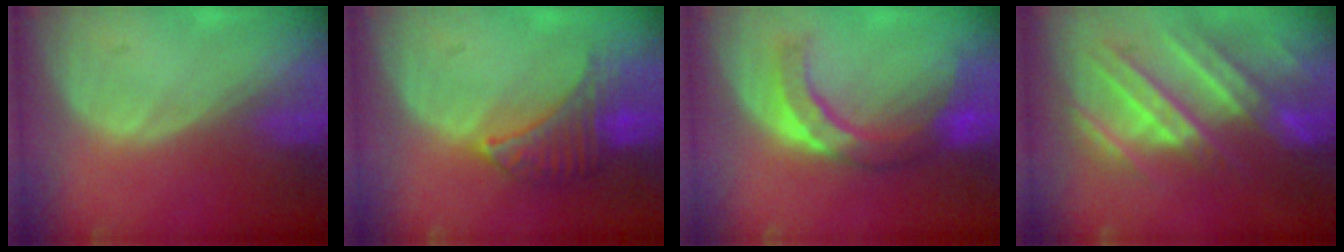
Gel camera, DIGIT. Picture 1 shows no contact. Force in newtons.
{"total": 6.7, "press": 6.6, "slide": 0.7}
{"total": 7.6, "press": 7.6, "slide": 0.7}
{"total": 10.6, "press": 9.6, "slide": 4.4}